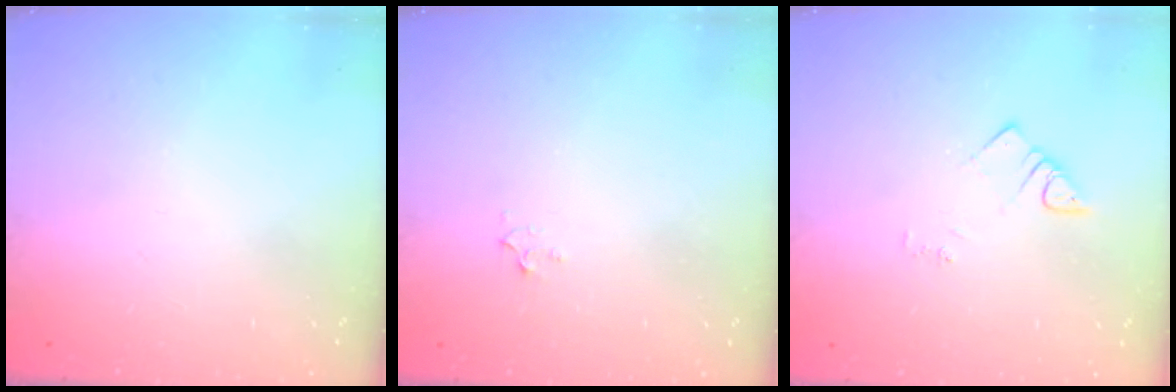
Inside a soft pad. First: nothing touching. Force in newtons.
{"total": 3.0, "press": 3.0, "slide": 0.5}
{"total": 3.0, "press": 3.0, "slide": 0.6}